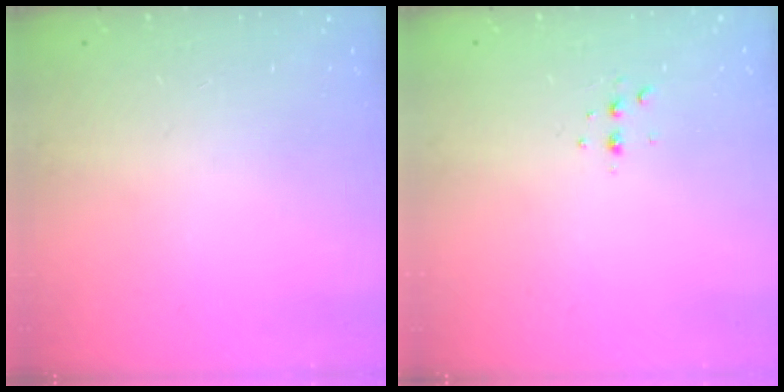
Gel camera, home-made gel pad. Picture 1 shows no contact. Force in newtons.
{"total": 3.1, "press": 3.1, "slide": 0.6}